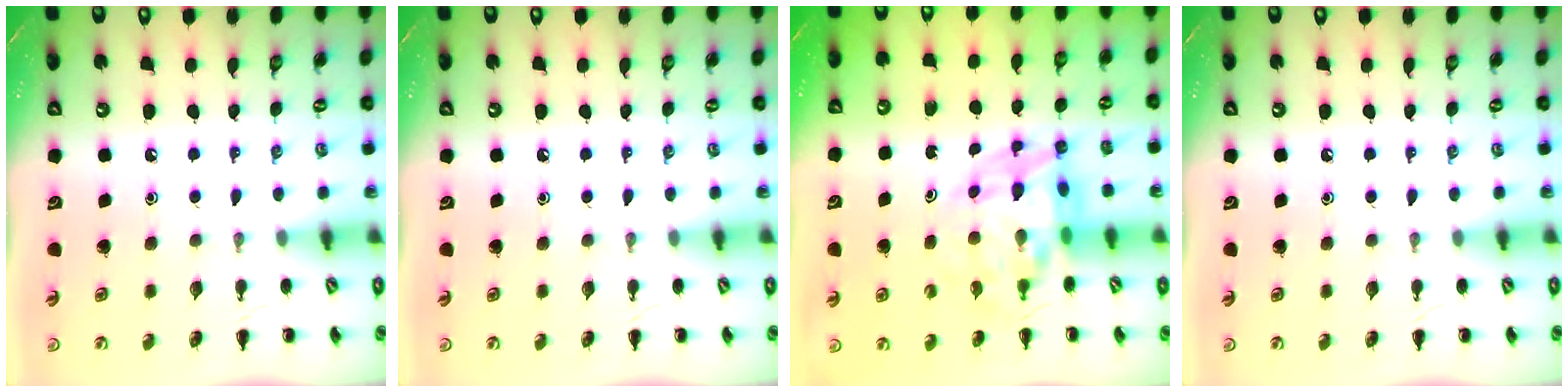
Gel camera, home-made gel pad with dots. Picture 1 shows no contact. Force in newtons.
{"total": 0.0}
{"total": 12.3, "press": 11.9, "slide": 3.2}
{"total": 0.0}